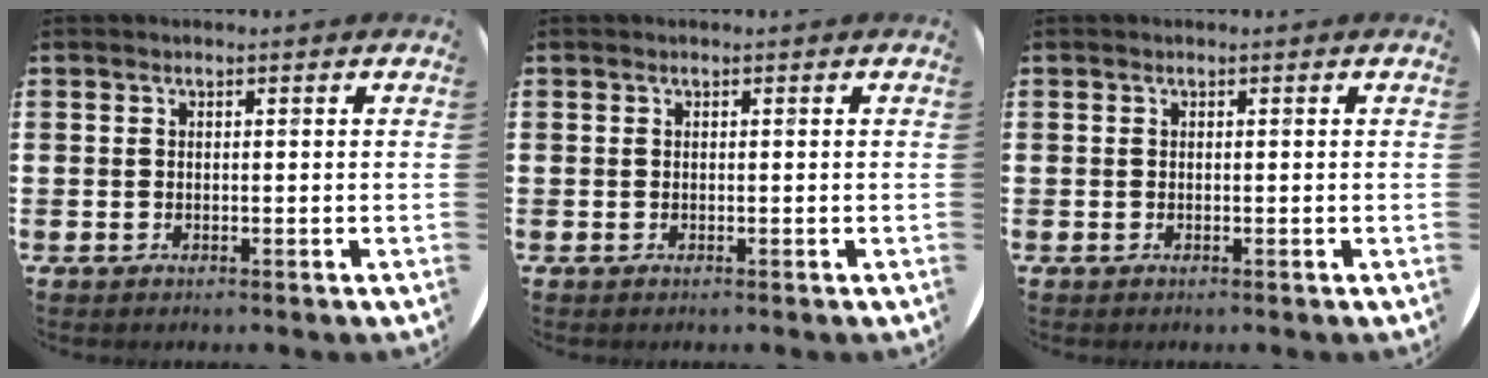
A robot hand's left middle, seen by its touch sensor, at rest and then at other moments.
{"total": 0.0}
{"total": 0.0}